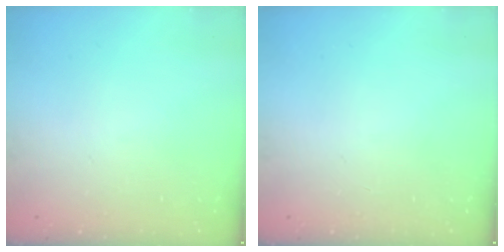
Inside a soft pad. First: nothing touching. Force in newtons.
{"total": 0.0}